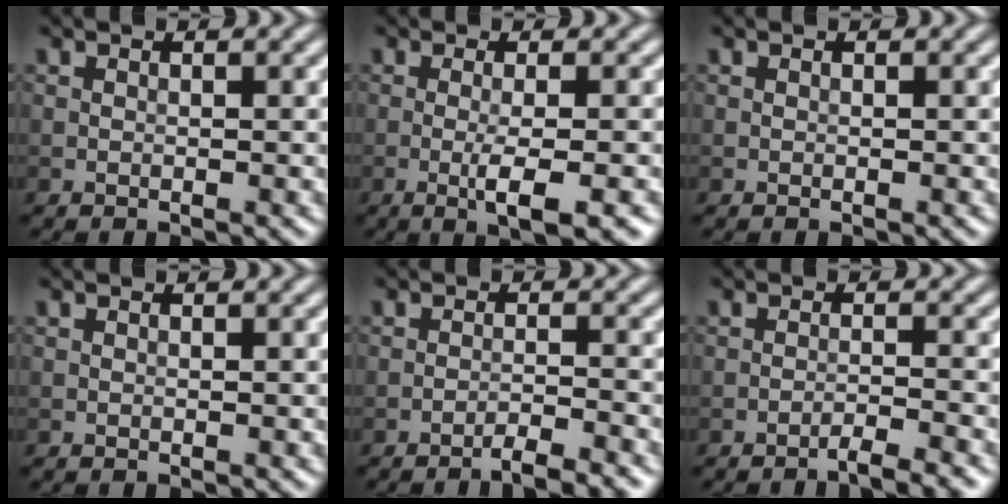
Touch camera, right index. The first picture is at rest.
{"total": 3.6, "force": [-1.1, 0.6, 3.4], "torque": [-0.056, -0.001, -0.023]}
{"total": 0.0}
{"total": 0.0}
{"total": 2.6, "force": [-2.1, 0.2, 1.5], "torque": [-0.014, 0.007, -0.043]}
{"total": 2.4, "force": [-1.8, 0.2, 1.6], "torque": [-0.013, 0.008, -0.040]}